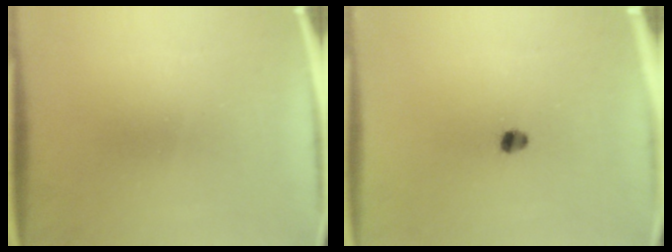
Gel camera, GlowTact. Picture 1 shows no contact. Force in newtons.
{"total": 2.3}